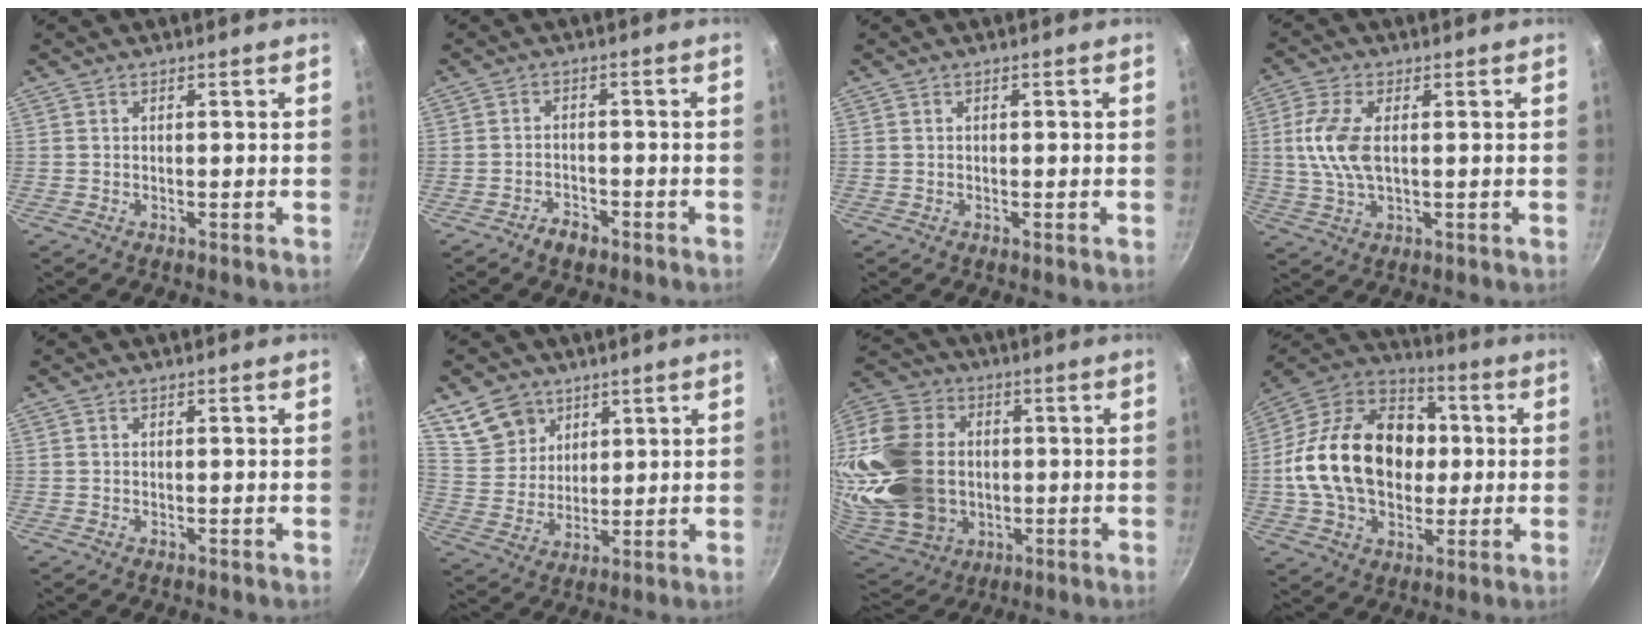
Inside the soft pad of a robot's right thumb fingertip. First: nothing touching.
{"total": 3.4, "force": [-2.5, 1.9, 1.4], "torque": [-0.013, 0.025, -0.037]}
{"total": 0.0}
{"total": 8.8, "force": [0.8, 4.4, 7.6], "torque": [-0.159, 0.004, 0.014]}
{"total": 0.0}
{"total": 9.7, "force": [5.9, 7.1, 2.9], "torque": [-0.025, -0.022, 0.122]}
{"total": 29.3, "force": [-0.2, 22.3, 18.9], "torque": [-0.416, 0.018, 0.011]}
{"total": 24.1, "force": [0.6, 17.3, 16.7], "torque": [-0.255, 0.033, 0.000]}